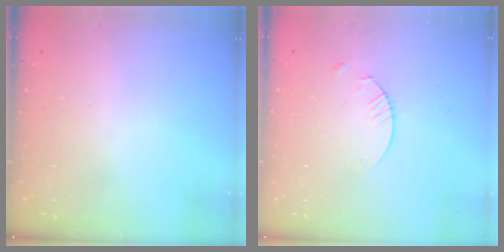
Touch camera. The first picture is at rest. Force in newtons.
{"total": 2.4, "press": 2.4, "slide": 0.3}